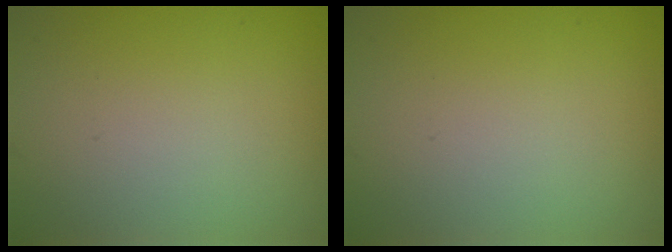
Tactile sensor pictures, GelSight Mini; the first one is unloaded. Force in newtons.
{"total": 0.0}